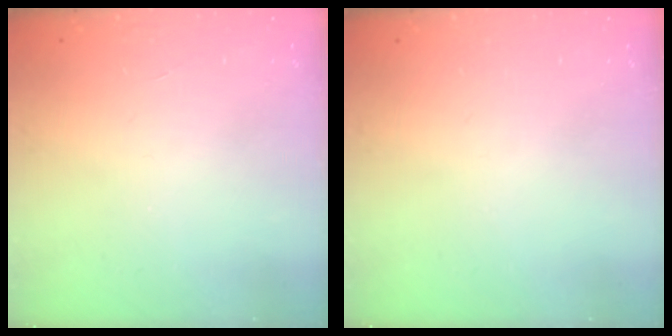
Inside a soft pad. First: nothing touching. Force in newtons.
{"total": 0.0}